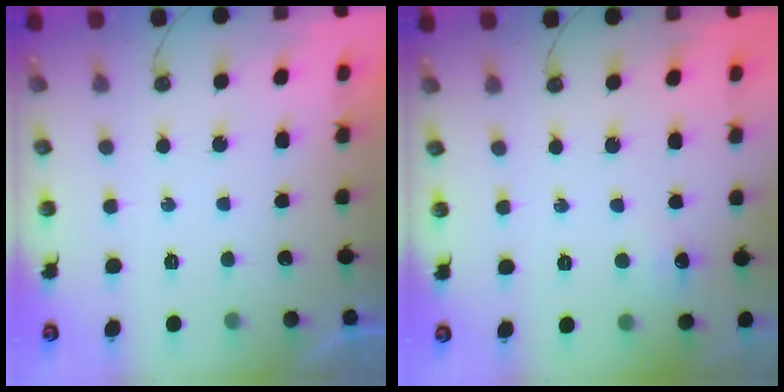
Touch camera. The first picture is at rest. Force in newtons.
{"total": 4.3, "press": 4.3, "slide": 0.6}